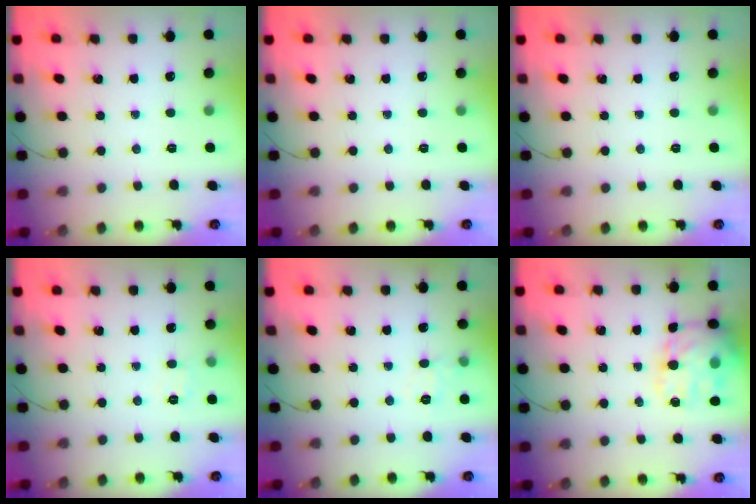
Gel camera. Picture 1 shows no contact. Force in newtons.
{"total": 0.0}
{"total": 0.0}
{"total": 4.9, "press": 4.7, "slide": 1.2}
{"total": 6.1, "press": 5.9, "slide": 1.4}
{"total": 17.6, "press": 17.5, "slide": 2.4}